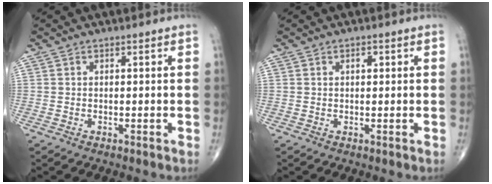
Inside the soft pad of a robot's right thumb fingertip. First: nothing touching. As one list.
[{"total": 1.2, "force": [0.4, 0.7, 0.9], "torque": [-0.010, 0.001, 0.005]}]